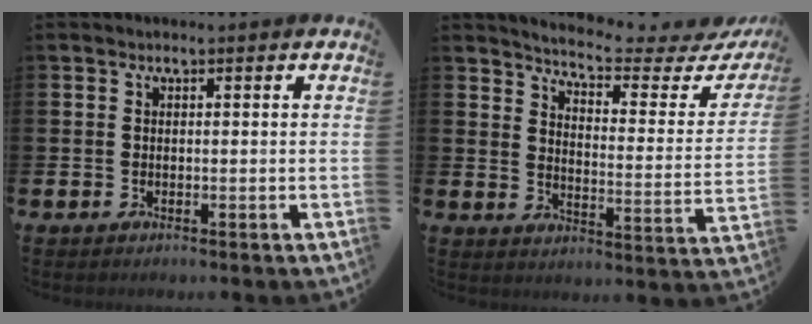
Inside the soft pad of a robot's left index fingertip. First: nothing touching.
{"total": 5.0, "force": [4.6, 0.3, 2.0], "torque": [-0.053, -0.039, 0.068]}